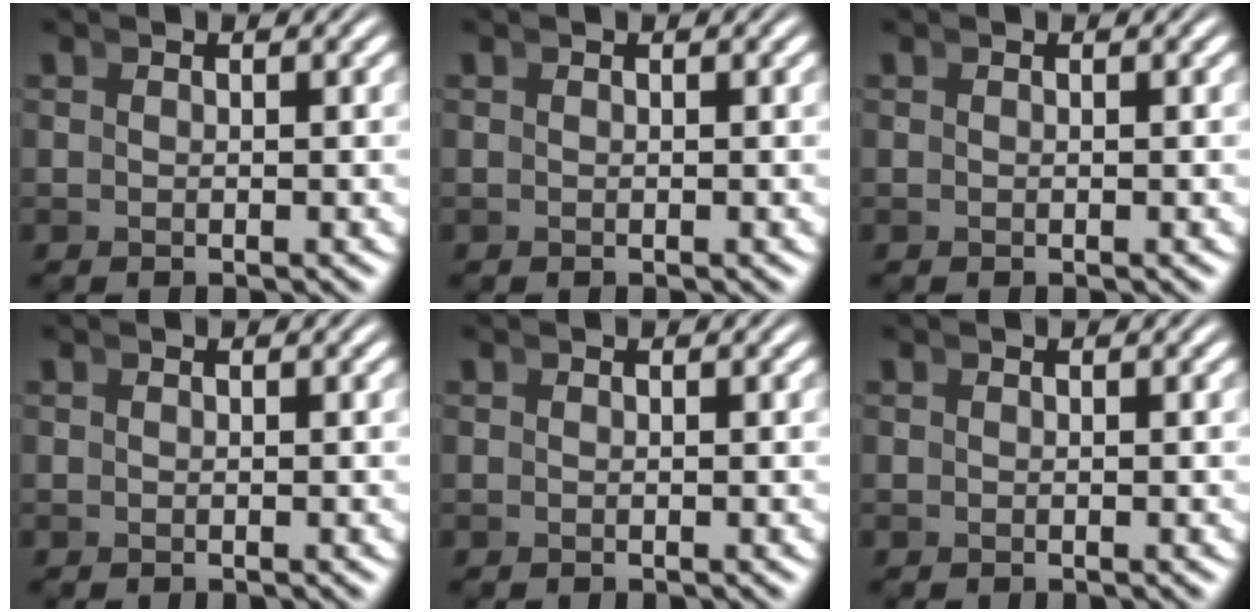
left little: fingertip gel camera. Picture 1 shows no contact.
{"total": 0.0}
{"total": 0.0}
{"total": 0.0}
{"total": 0.0}
{"total": 0.0}